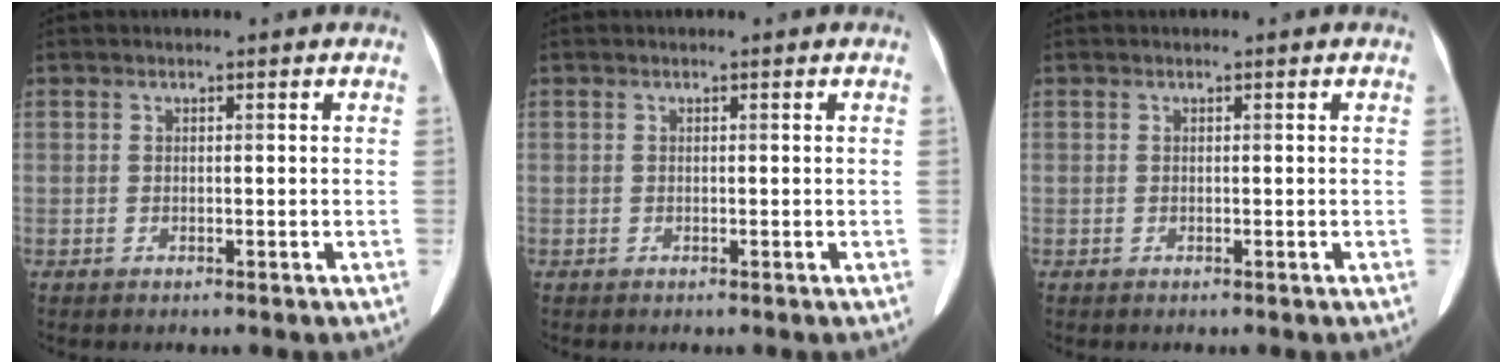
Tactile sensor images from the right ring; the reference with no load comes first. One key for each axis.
{"total": 0.0}
{"total": 0.0}